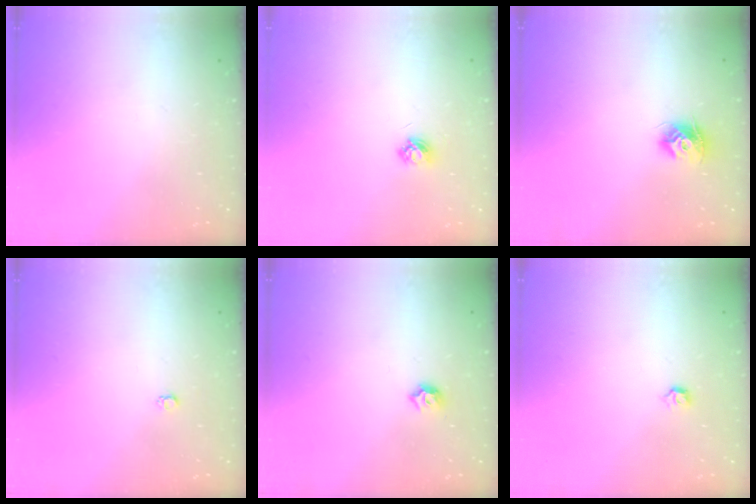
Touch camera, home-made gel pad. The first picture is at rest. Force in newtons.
{"total": 3.6, "press": 3.5, "slide": 0.4}
{"total": 9.1, "press": 9.1, "slide": 0.3}
{"total": 2.6, "press": 2.6, "slide": 0.4}
{"total": 4.0, "press": 3.9, "slide": 0.8}
{"total": 2.8, "press": 2.7, "slide": 0.8}